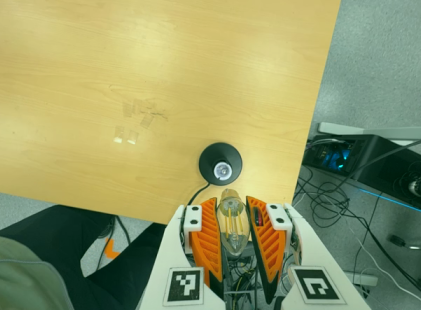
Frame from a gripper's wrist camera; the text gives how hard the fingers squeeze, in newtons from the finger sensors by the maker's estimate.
{"total": 17.1, "left": 17.3, "right": 16.9}